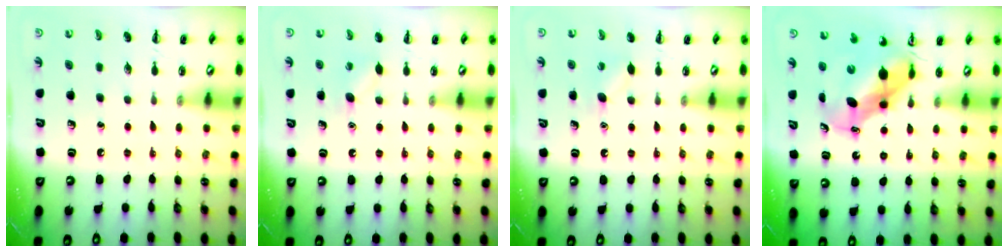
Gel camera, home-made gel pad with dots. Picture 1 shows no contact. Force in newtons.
{"total": 4.8, "press": 4.6, "slide": 1.3}
{"total": 4.8, "press": 4.6, "slide": 1.3}
{"total": 6.8, "press": 6.6, "slide": 1.7}